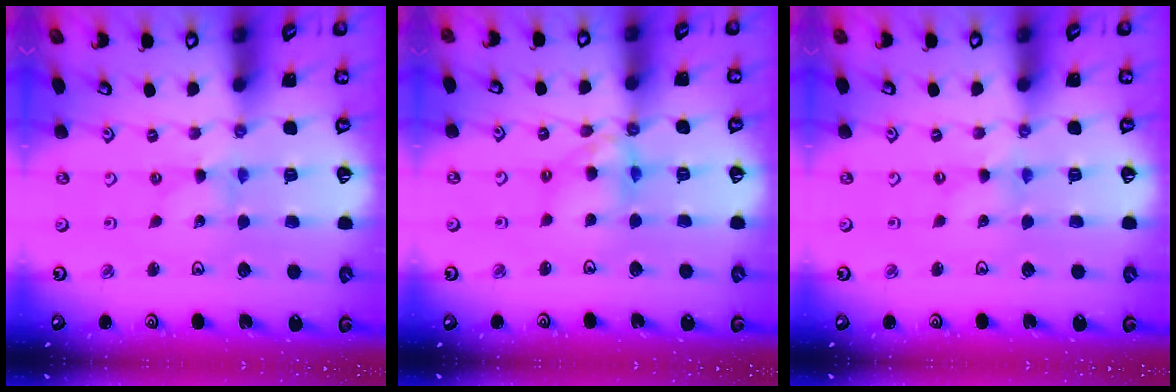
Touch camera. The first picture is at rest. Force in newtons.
{"total": 9.9, "press": 9.8, "slide": 0.7}
{"total": 1.1, "press": 1.1, "slide": 0.2}